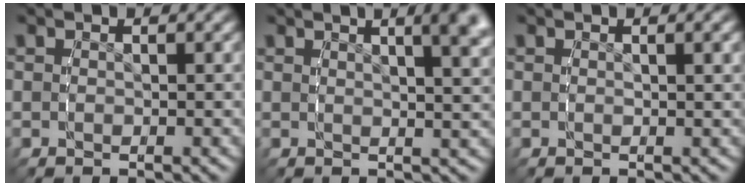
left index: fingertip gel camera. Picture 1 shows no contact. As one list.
[{"total": 6.7, "force": [3.3, 1.9, 5.5], "torque": [-0.054, 0.015, 0.047]}, {"total": 0.6, "force": [0.3, -0.3, 0.5], "torque": [-0.007, -0.002, 0.008]}]